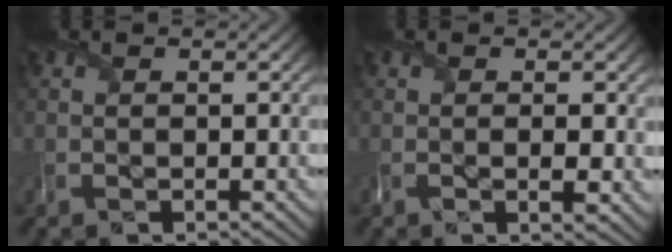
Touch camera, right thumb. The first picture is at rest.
{"total": 1.8, "force": [-0.2, 0.4, 1.8], "torque": [-0.029, -0.007, -0.002]}